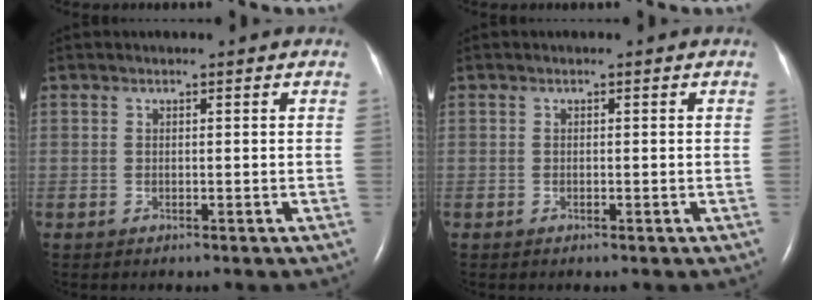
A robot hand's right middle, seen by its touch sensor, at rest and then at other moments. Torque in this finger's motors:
{"motor_torque": [0.14, -0.10, 0.11, 0.01]}